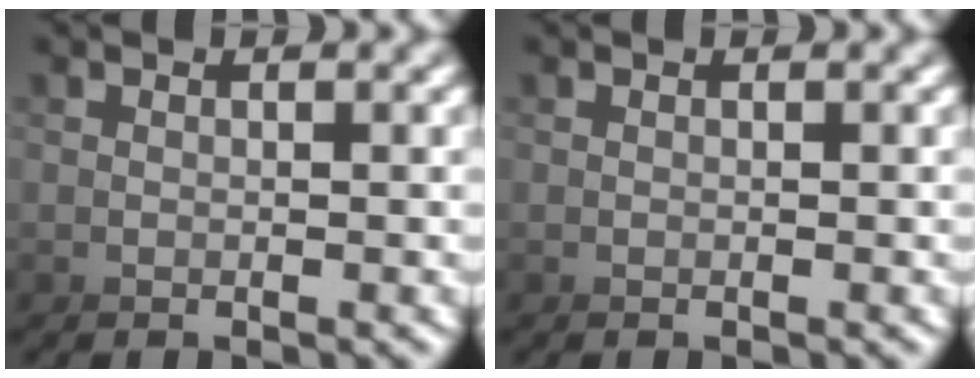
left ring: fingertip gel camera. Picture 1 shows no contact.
{"total": 0.0}